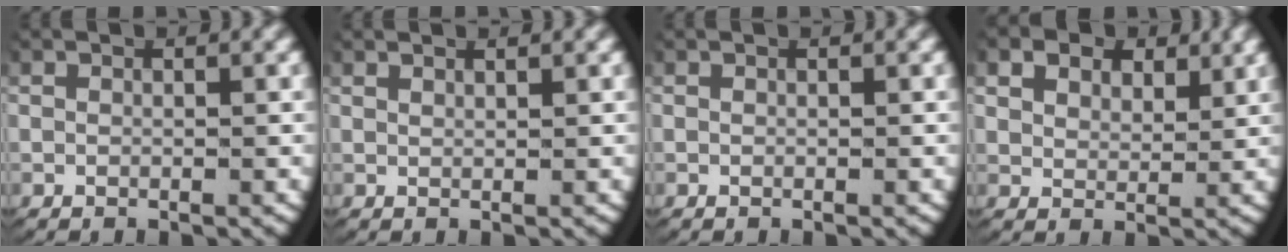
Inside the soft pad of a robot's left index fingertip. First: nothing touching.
{"total": 1.1, "force": [1.1, -0.3, 0.2], "torque": [-0.006, -0.003, 0.022]}
{"total": 0.0}
{"total": 2.7, "force": [2.0, 1.4, 1.1], "torque": [-0.024, -0.008, 0.041]}